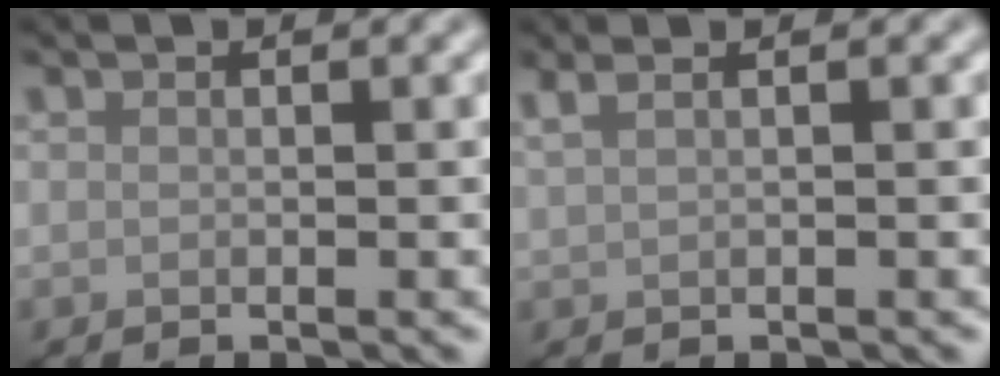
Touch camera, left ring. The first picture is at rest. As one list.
[{"total": 2.6, "force": [1.6, 1.1, 1.6], "torque": [-0.023, 0.009, 0.008]}]